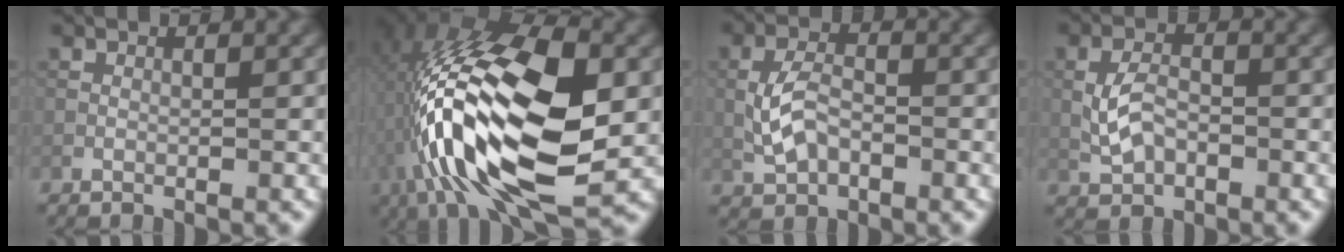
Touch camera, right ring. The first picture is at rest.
{"total": 15.9, "force": [-2.6, 6.8, 14.1], "torque": [-0.276, 0.021, -0.045]}
{"total": 3.0, "force": [-0.7, 1.8, 2.3], "torque": [-0.052, 0.004, -0.013]}
{"total": 2.6, "force": [-0.5, 1.7, 2.0], "torque": [-0.047, 0.003, -0.007]}